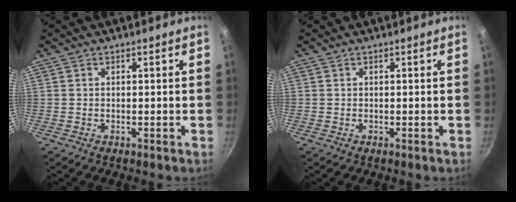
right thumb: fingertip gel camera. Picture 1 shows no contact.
{"total": 0.0}